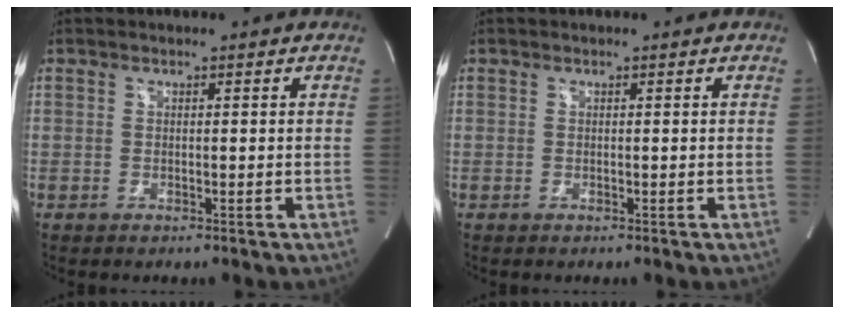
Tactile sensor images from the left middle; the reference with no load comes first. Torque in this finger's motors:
{"motor_torque": [0.02, 0.02, 0.01, 0.00]}